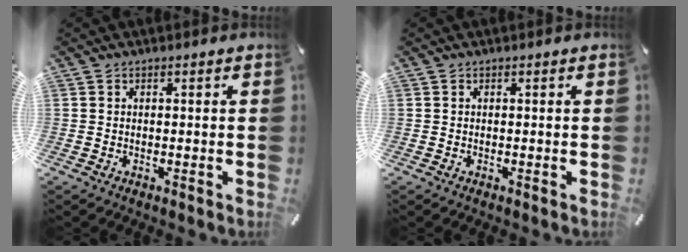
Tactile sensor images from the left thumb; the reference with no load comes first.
{"total": 0.0}